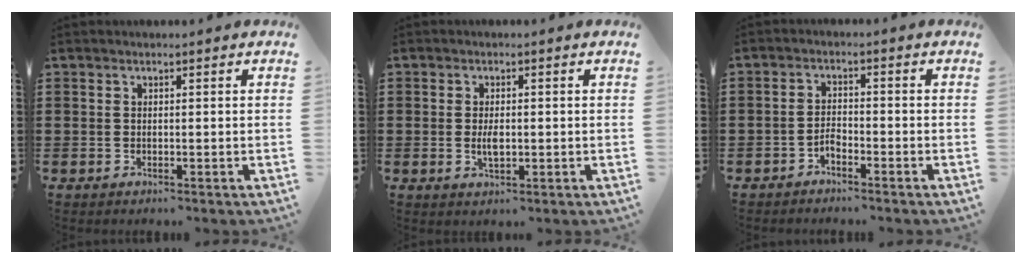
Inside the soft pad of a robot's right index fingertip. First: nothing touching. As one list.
[{"total": 2.7, "force": [-0.2, 1.1, 2.5], "torque": [-0.055, -0.003, -0.006]}, {"total": 1.9, "force": [-1.6, 0.6, 0.8], "torque": [-0.020, 0.003, -0.033]}]